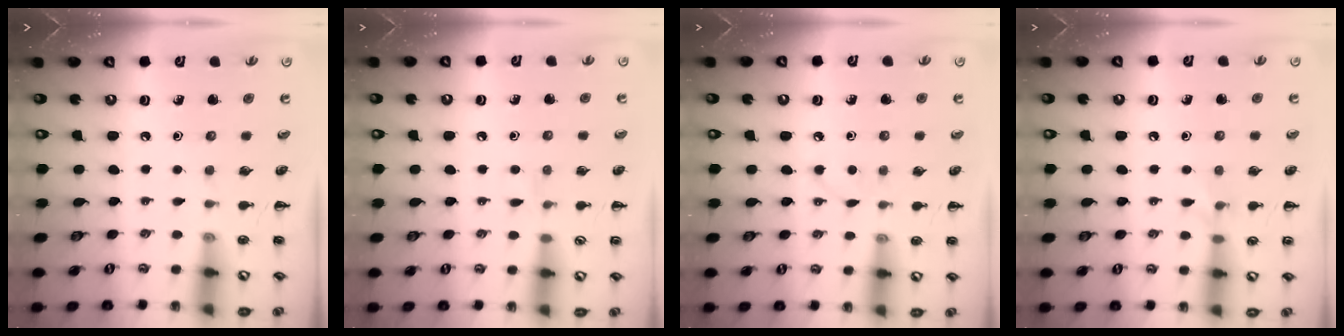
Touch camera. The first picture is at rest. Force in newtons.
{"total": 4.0, "press": 3.8, "slide": 1.4}
{"total": 2.9, "press": 2.7, "slide": 0.9}
{"total": 4.9, "press": 4.7, "slide": 1.3}